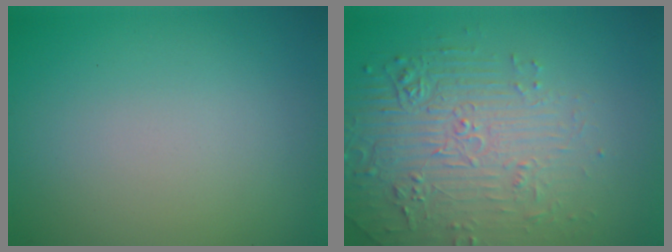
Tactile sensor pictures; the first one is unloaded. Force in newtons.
{"total": 4.5, "press": 4.2, "slide": 1.6}